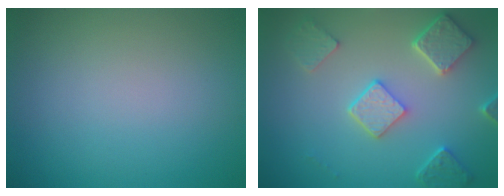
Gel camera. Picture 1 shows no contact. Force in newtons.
{"total": 4.9, "press": 4.0, "slide": 2.9}